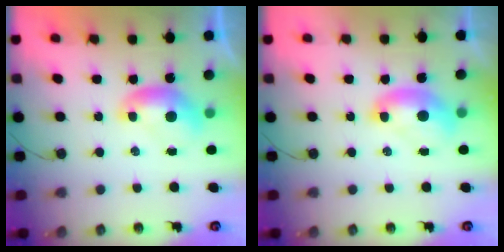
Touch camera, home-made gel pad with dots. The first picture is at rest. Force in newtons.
{"total": 2.0, "press": 2.0, "slide": 0.4}